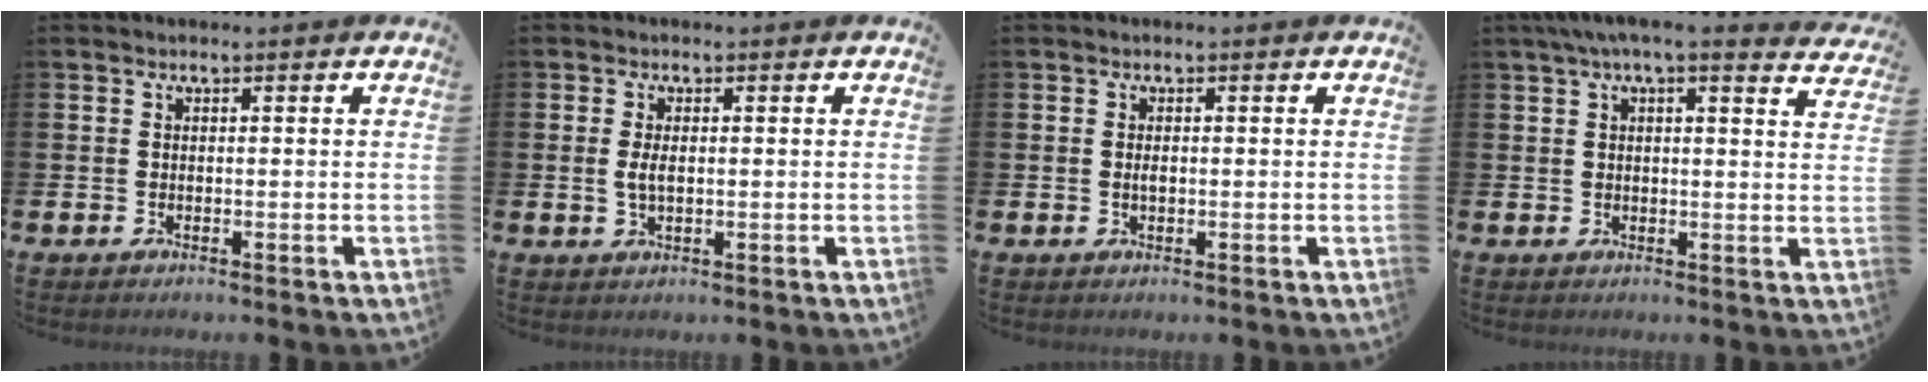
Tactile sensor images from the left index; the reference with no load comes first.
{"total": 2.0, "force": [0.2, 0.9, 1.8], "torque": [-0.033, 0.004, 0.002]}
{"total": 0.7, "force": [0.1, 0.3, 0.6], "torque": [-0.018, 0.002, 0.004]}
{"total": 4.4, "force": [3.9, 0.1, 2.1], "torque": [-0.040, -0.016, 0.066]}